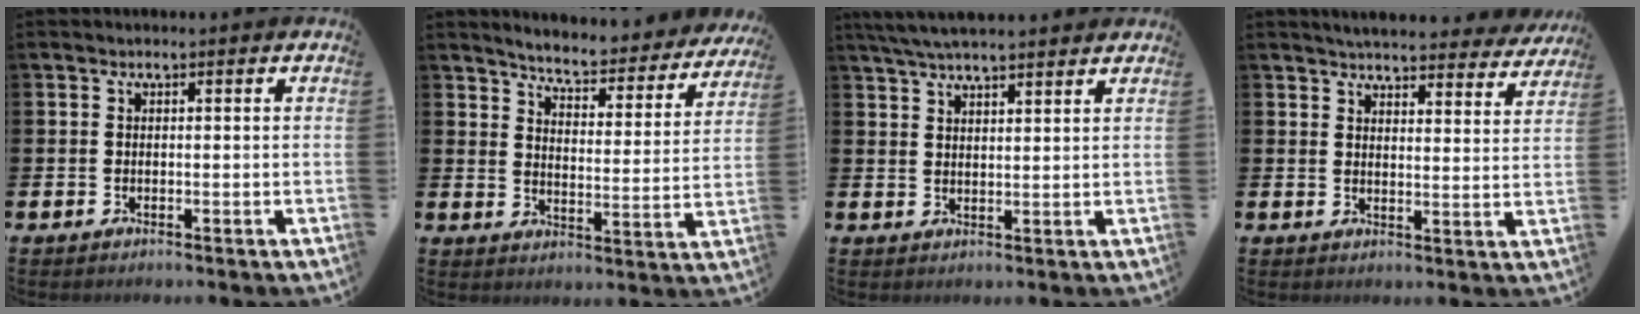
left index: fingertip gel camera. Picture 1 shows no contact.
{"total": 5.2, "force": [5.0, 0.3, 1.1], "torque": [-0.039, -0.047, 0.080]}
{"total": 5.2, "force": [4.8, 0.6, 1.9], "torque": [-0.043, -0.011, 0.088]}
{"total": 5.1, "force": [5.0, 0.8, 0.9], "torque": [-0.022, -0.033, 0.086]}